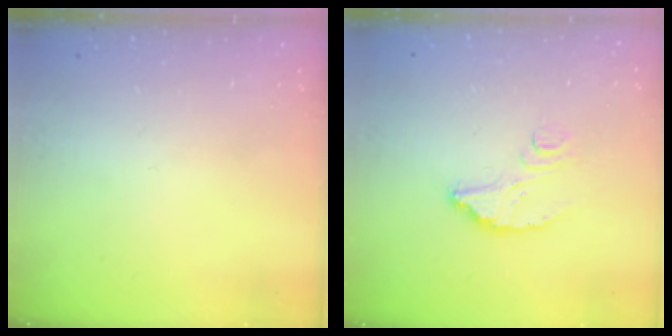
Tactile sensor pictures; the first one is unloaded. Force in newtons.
{"total": 6.0, "press": 6.0, "slide": 0.3}